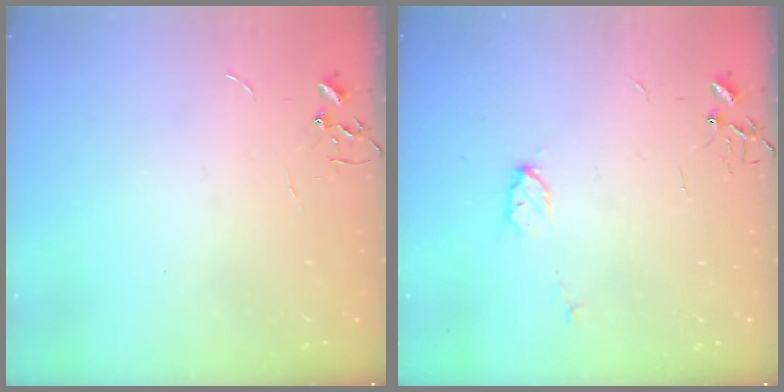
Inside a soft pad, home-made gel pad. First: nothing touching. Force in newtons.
{"total": 4.3, "press": 4.2, "slide": 0.5}